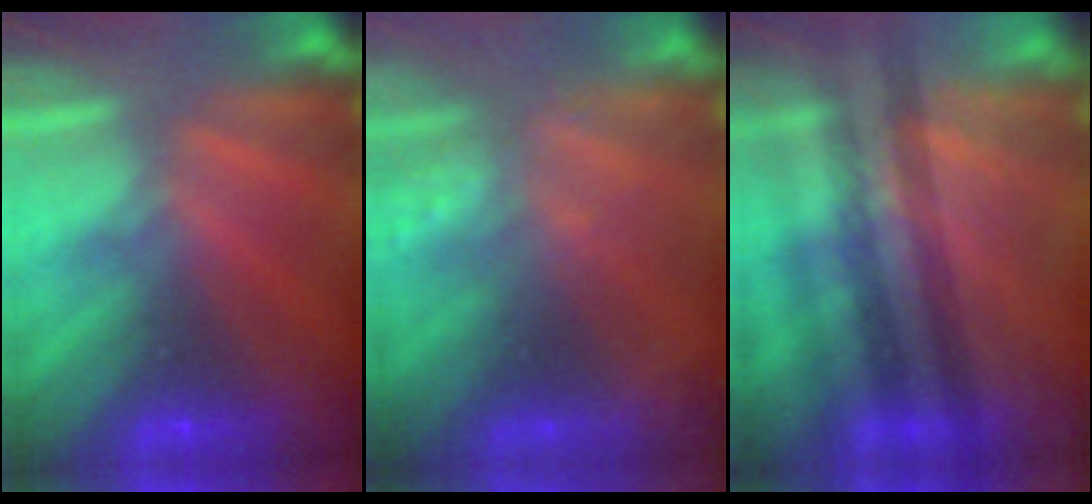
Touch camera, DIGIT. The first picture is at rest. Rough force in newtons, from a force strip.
{"total": 2.2}
{"total": 3.3}